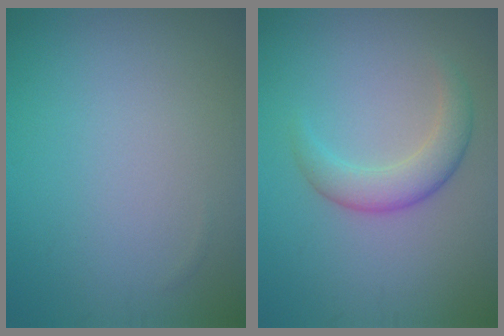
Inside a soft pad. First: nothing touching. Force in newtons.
{"total": 3.2, "press": 3.2, "slide": 0.0}